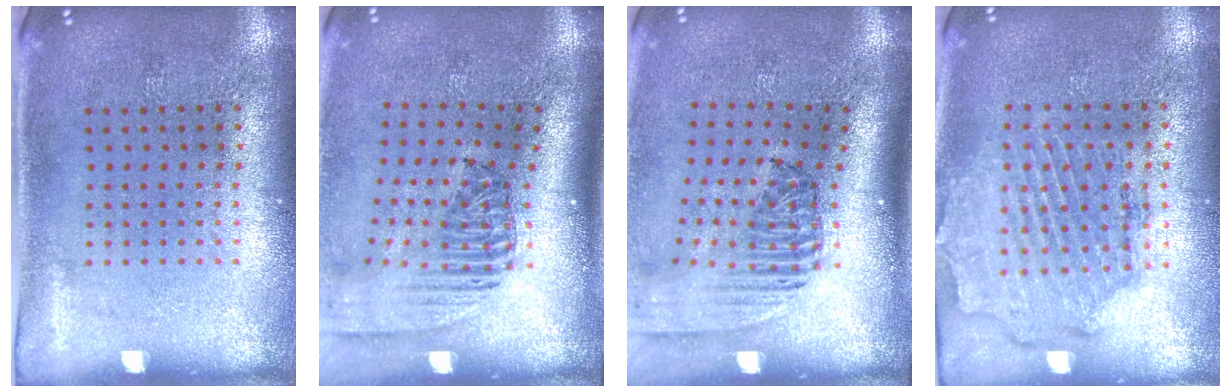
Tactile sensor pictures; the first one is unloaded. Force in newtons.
{"total": 2.4, "press": 1.7, "slide": 1.7}
{"total": 2.3, "press": 1.6, "slide": 1.7}
{"total": 1.9, "press": 1.7, "slide": 0.7}